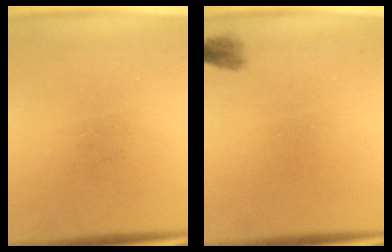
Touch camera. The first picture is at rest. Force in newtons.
{"total": 1.3}